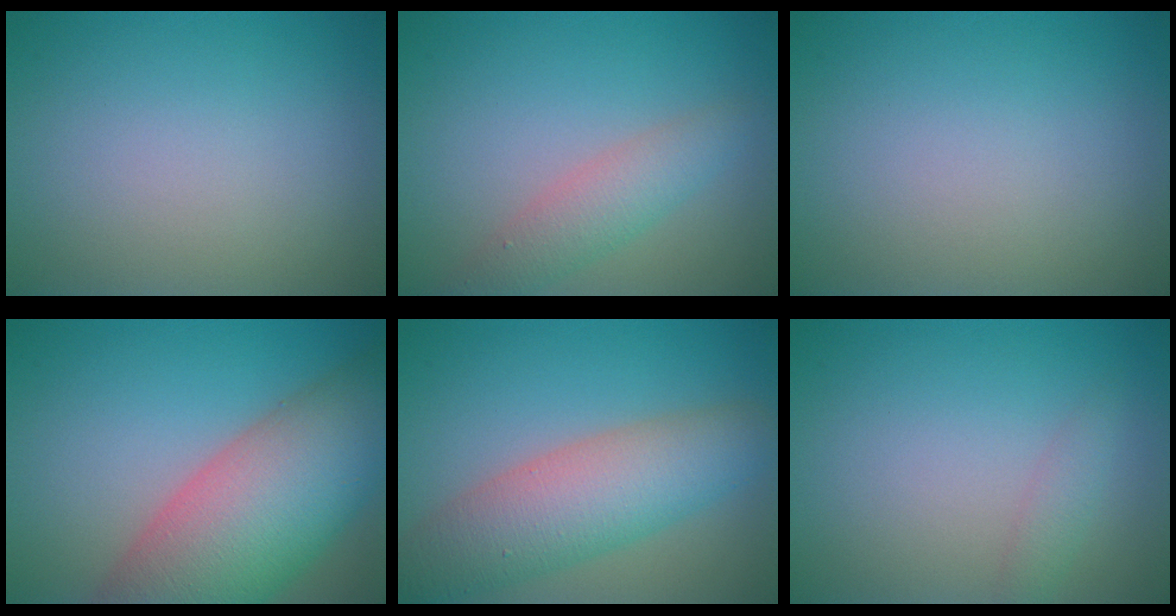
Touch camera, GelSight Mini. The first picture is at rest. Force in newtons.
{"total": 3.0, "press": 3.0, "slide": 0.1}
{"total": 0.0}
{"total": 13.2, "press": 13.2, "slide": 0.8}
{"total": 7.4, "press": 7.4, "slide": 0.3}
{"total": 1.3, "press": 1.3, "slide": 0.0}